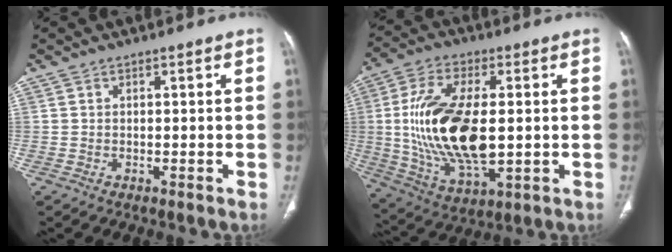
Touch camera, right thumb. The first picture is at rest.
{"total": 20.6, "force": [0.2, 9.8, 18.1], "torque": [-0.356, -0.013, 0.011]}